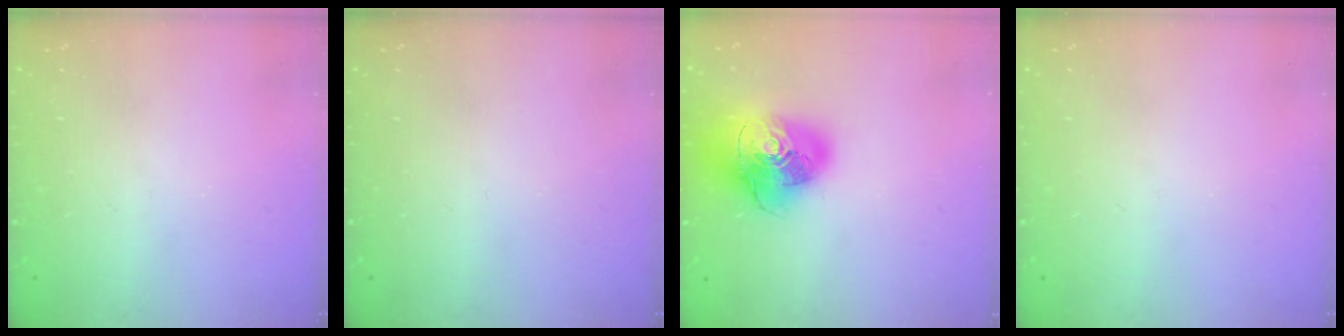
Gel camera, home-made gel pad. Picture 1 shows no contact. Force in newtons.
{"total": 0.0}
{"total": 19.1, "press": 18.9, "slide": 2.6}
{"total": 0.0}